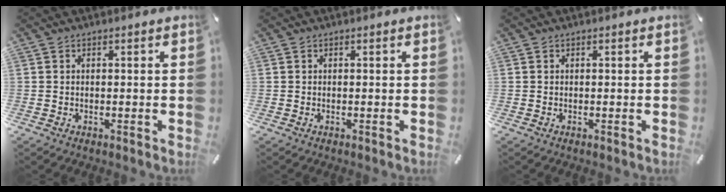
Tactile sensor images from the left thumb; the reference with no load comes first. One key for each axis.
{"total": 0.0}
{"total": 0.0}